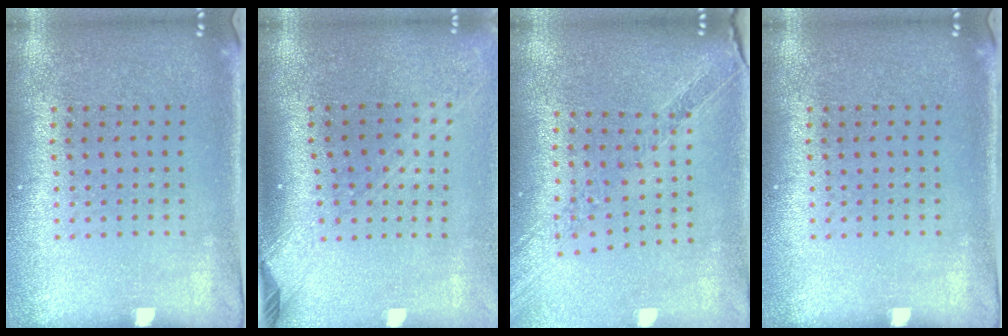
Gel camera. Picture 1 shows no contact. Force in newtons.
{"total": 2.2, "press": 1.6, "slide": 1.5}
{"total": 1.1, "press": 1.1, "slide": 0.0}
{"total": 0.0}